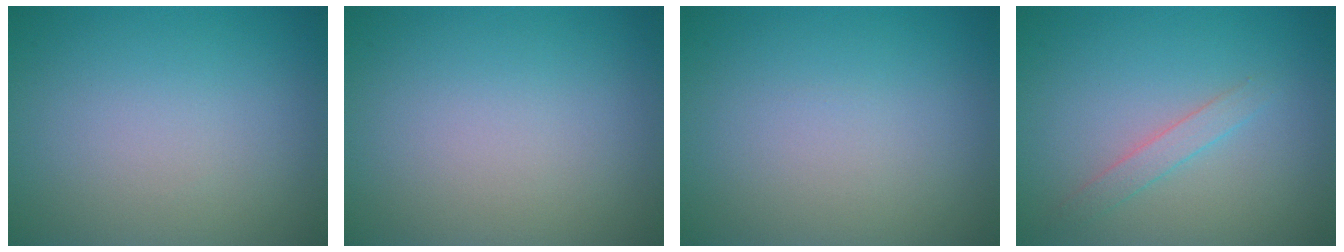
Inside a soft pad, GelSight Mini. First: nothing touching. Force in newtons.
{"total": 0.0}
{"total": 0.0}
{"total": 1.5, "press": 1.5, "slide": 0.1}